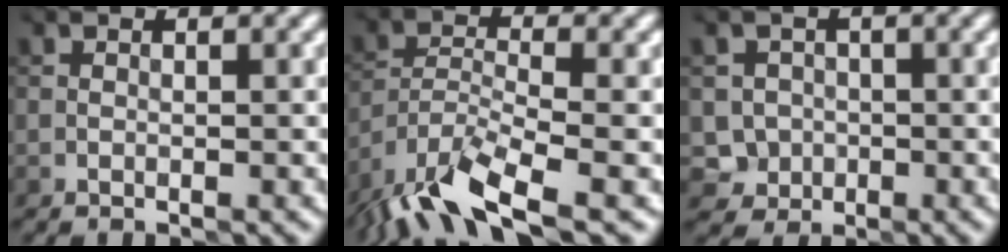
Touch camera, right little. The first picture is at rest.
{"total": 8.9, "force": [-6.6, 2.2, 5.6], "torque": [-0.103, -0.008, -0.134]}
{"total": 2.8, "force": [-0.7, 2.6, 0.6], "torque": [-0.002, -0.001, -0.012]}